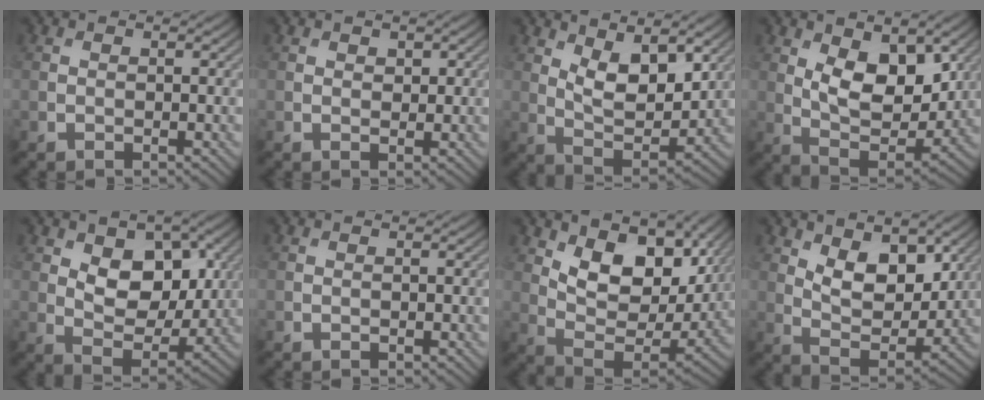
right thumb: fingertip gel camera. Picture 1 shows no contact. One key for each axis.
{"total": 1.2, "fx": 0.7, "fy": 0.9, "fz": 0.6, "tx": -0.009, "ty": -0.004, "tz": 0.013}
{"total": 8.5, "fx": 3.6, "fy": 4.0, "fz": 6.6, "tx": -0.129, "ty": -0.010, "tz": 0.068}
{"total": 10.0, "fx": 3.1, "fy": 5.6, "fz": 7.8, "tx": -0.152, "ty": -0.016, "tz": 0.053}
{"total": 8.8, "fx": 2.8, "fy": 5.5, "fz": 6.2, "tx": -0.115, "ty": -0.011, "tz": 0.041}
{"total": 0.0}
{"total": 12.3, "fx": 5.7, "fy": 6.5, "fz": 8.8, "tx": -0.167, "ty": -0.015, "tz": 0.102}
{"total": 8.8, "fx": 4.0, "fy": 4.6, "fz": 6.3, "tx": -0.124, "ty": -0.012, "tz": 0.070}